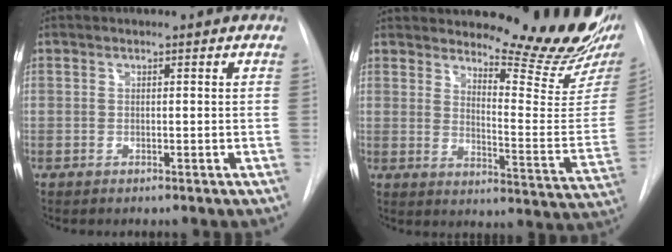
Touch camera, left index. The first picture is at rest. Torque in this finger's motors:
{"motor_torque": [1.01, -1.13, 0.20, -0.01]}